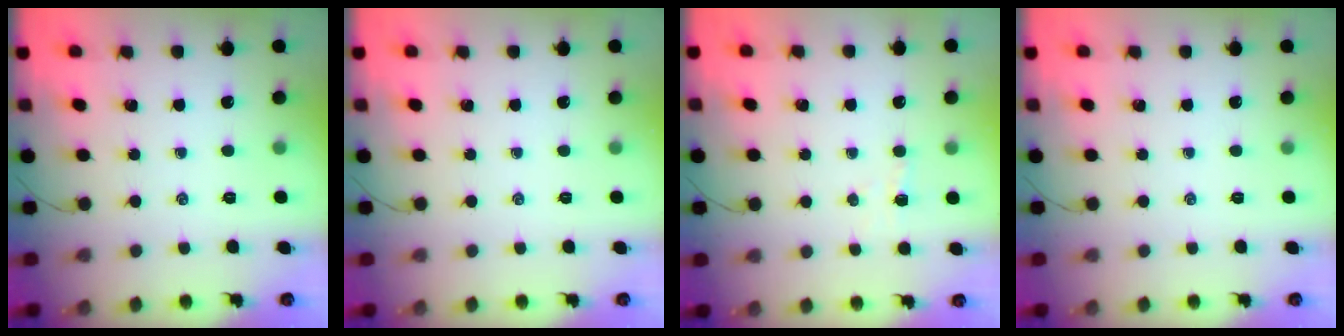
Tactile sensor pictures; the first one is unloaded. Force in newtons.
{"total": 0.0}
{"total": 3.0, "press": 2.9, "slide": 0.7}
{"total": 0.0}